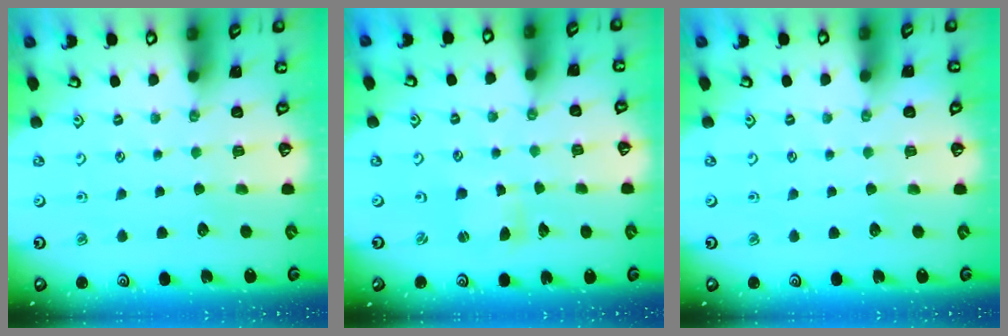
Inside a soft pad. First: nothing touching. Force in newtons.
{"total": 1.6, "press": 1.6, "slide": 0.3}
{"total": 0.0}